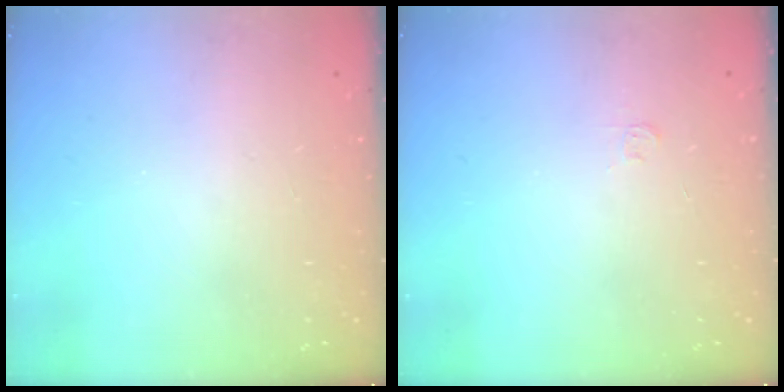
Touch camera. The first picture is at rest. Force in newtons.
{"total": 2.8, "press": 2.8, "slide": 0.4}